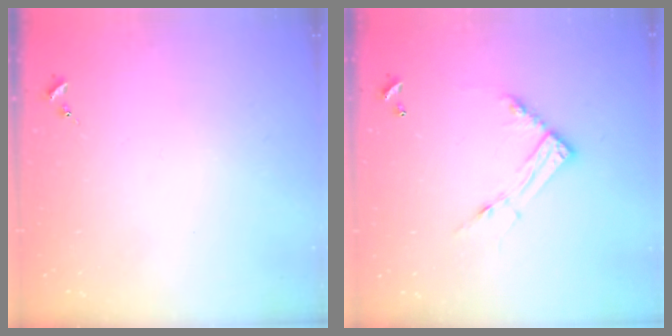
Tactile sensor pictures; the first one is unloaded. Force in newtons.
{"total": 11.2, "press": 11.2, "slide": 0.9}